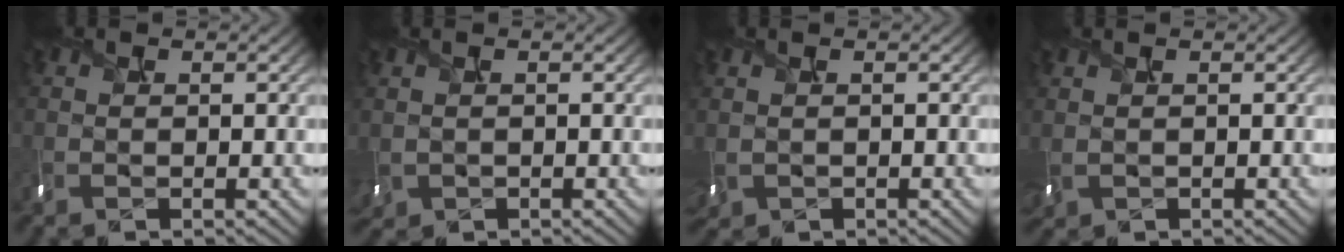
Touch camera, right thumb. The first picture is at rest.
{"total": 2.7, "force": [-0.3, 2.0, 1.8], "torque": [-0.050, -0.012, 0.006]}
{"total": 2.1, "force": [-0.1, 1.5, 1.5], "torque": [-0.045, -0.009, 0.005]}
{"total": 1.6, "force": [0.2, 1.0, 1.3], "torque": [-0.037, -0.004, 0.008]}